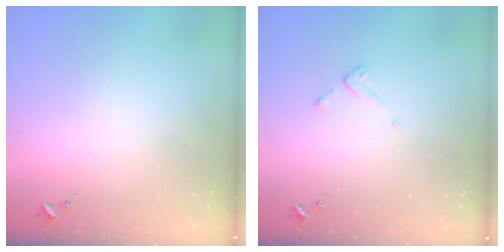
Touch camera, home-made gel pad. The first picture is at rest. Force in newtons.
{"total": 2.6, "press": 2.6, "slide": 0.3}